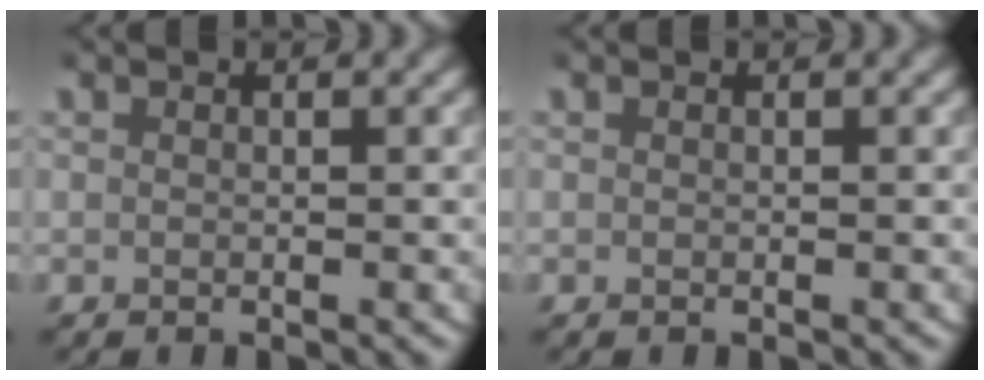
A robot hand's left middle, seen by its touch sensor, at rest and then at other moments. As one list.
[{"total": 0.0}]